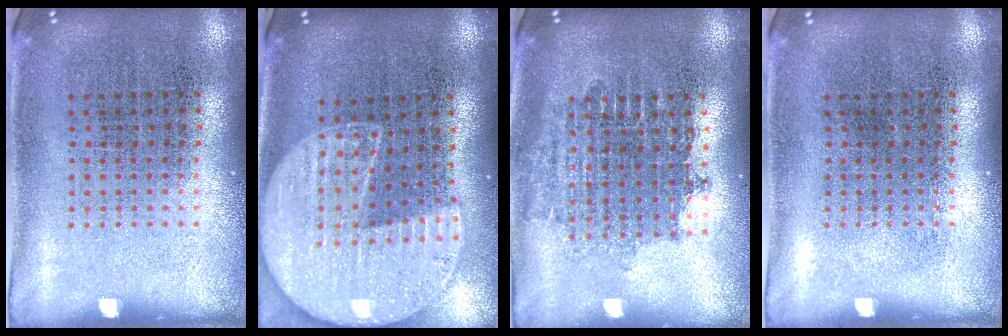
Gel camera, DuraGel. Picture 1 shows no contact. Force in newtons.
{"total": 2.1, "press": 1.8, "slide": 1.0}
{"total": 1.6, "press": 1.3, "slide": 0.9}
{"total": 0.0}